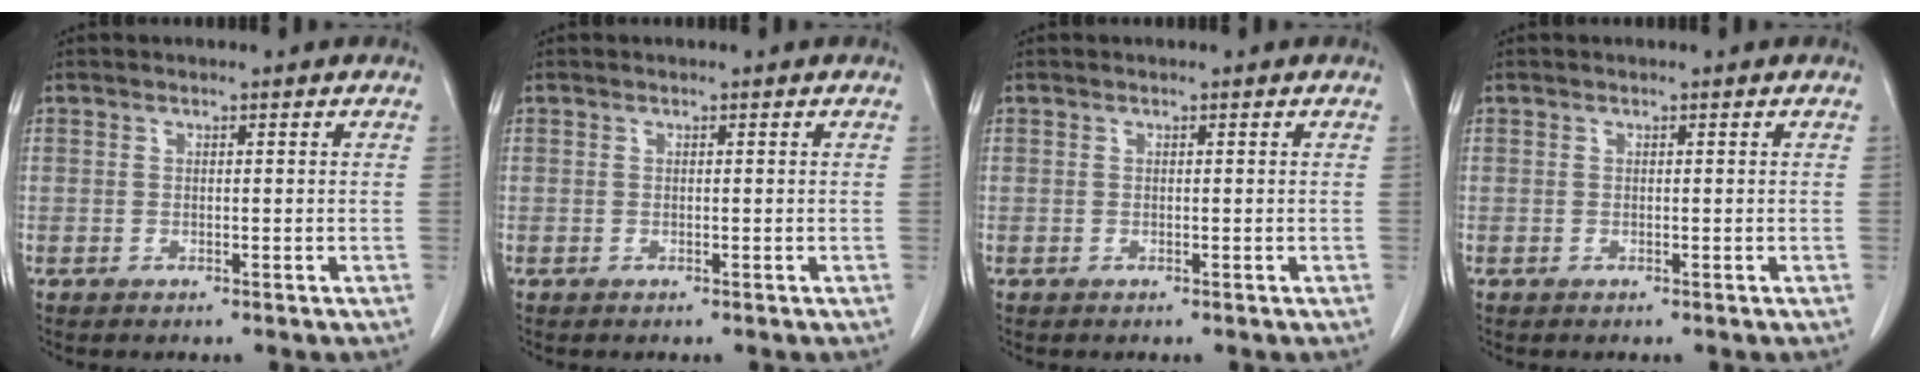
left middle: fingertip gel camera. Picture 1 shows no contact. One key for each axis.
{"total": 0.0}
{"total": 0.0}
{"total": 0.0}